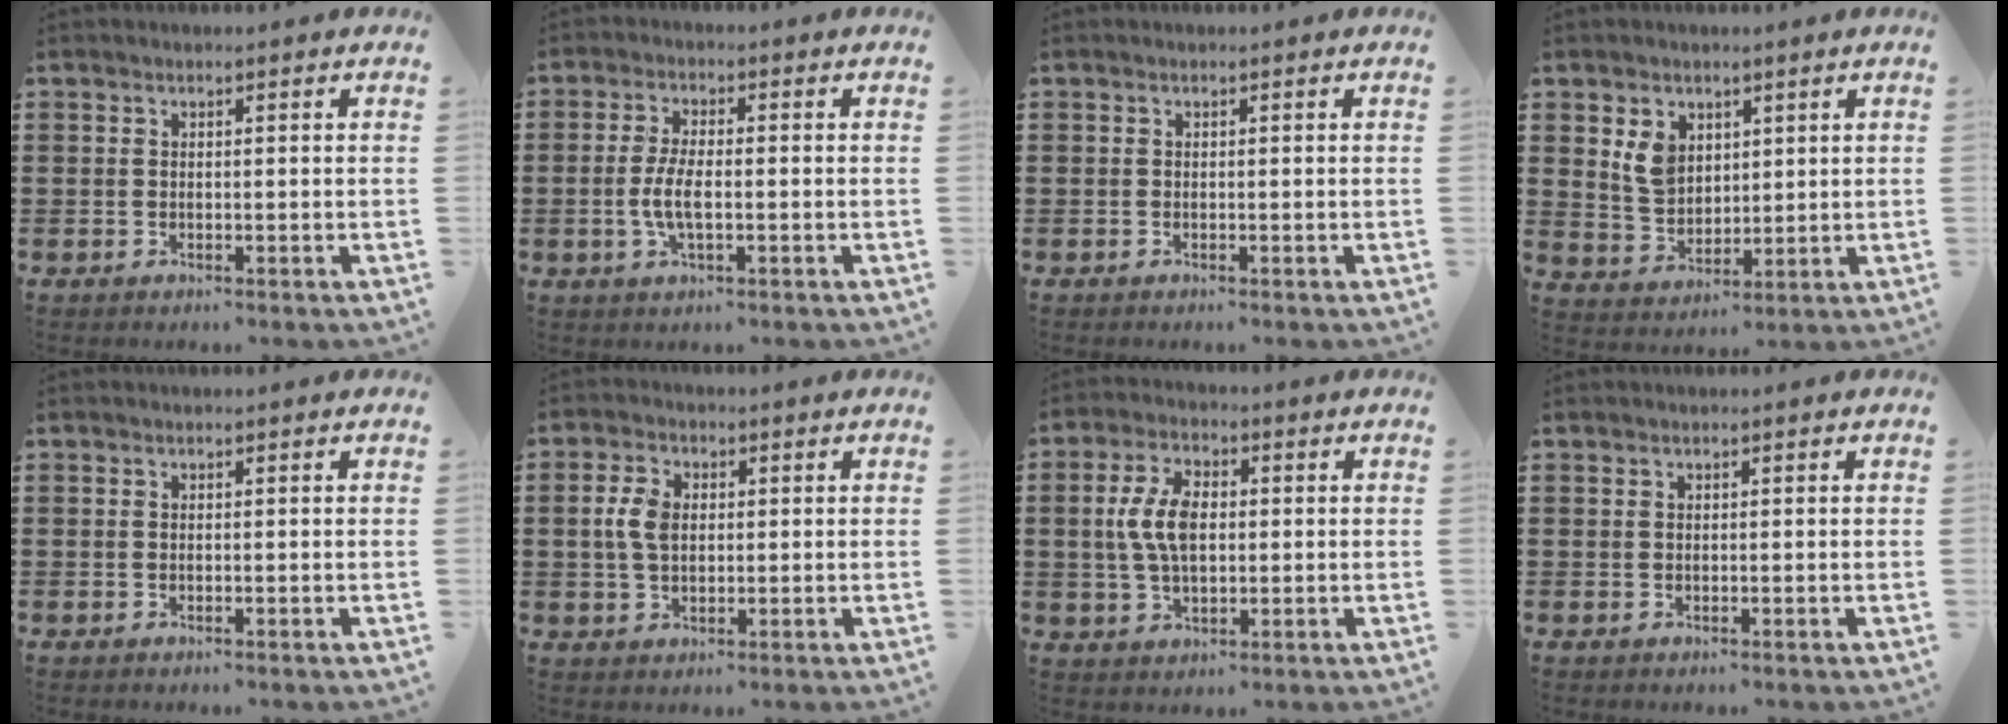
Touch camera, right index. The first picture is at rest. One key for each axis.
{"total": 4.5, "fx": -0.9, "fy": 1.5, "fz": 4.1, "tx": -0.093, "ty": -0.003, "tz": -0.023}
{"total": 0.0}
{"total": 5.3, "fx": 2.4, "fy": 4.1, "fz": 2.4, "tx": -0.062, "ty": 0.013, "tz": 0.046}
{"total": 0.0}
{"total": 4.4, "fx": 0.5, "fy": 2.8, "fz": 3.3, "tx": -0.086, "ty": 0.007, "tz": 0.002}
{"total": 7.5, "fx": 0.5, "fy": 4.0, "fz": 6.3, "tx": -0.145, "ty": 0.009, "tz": 0.002}
{"total": 0.0}